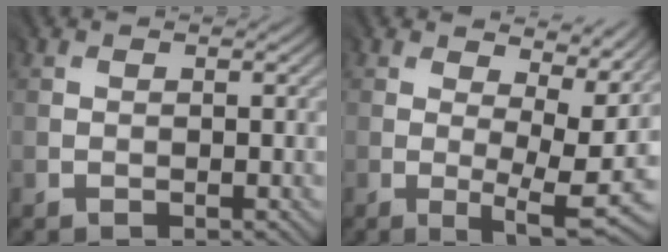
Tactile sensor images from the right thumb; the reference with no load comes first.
{"total": 7.5, "force": [2.3, 2.8, 6.6], "torque": [-0.104, -0.014, 0.041]}